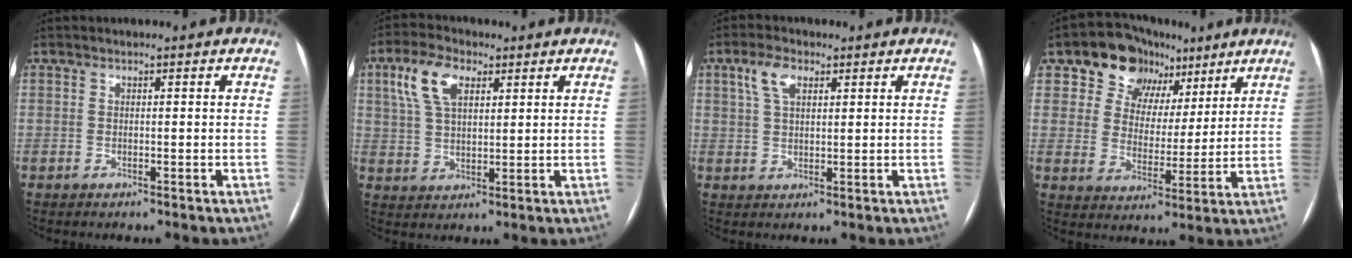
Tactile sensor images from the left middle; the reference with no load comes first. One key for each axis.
{"total": 7.8, "fx": 3.5, "fy": 3.9, "fz": 5.8, "tx": -0.127, "ty": 0.022, "tz": 0.069}
{"total": 4.4, "fx": 2.2, "fy": 2.1, "fz": 3.2, "tx": -0.071, "ty": 0.015, "tz": 0.044}
{"total": 11.2, "fx": 6.5, "fy": 8.3, "fz": 3.8, "tx": -0.054, "ty": 0.037, "tz": 0.109}